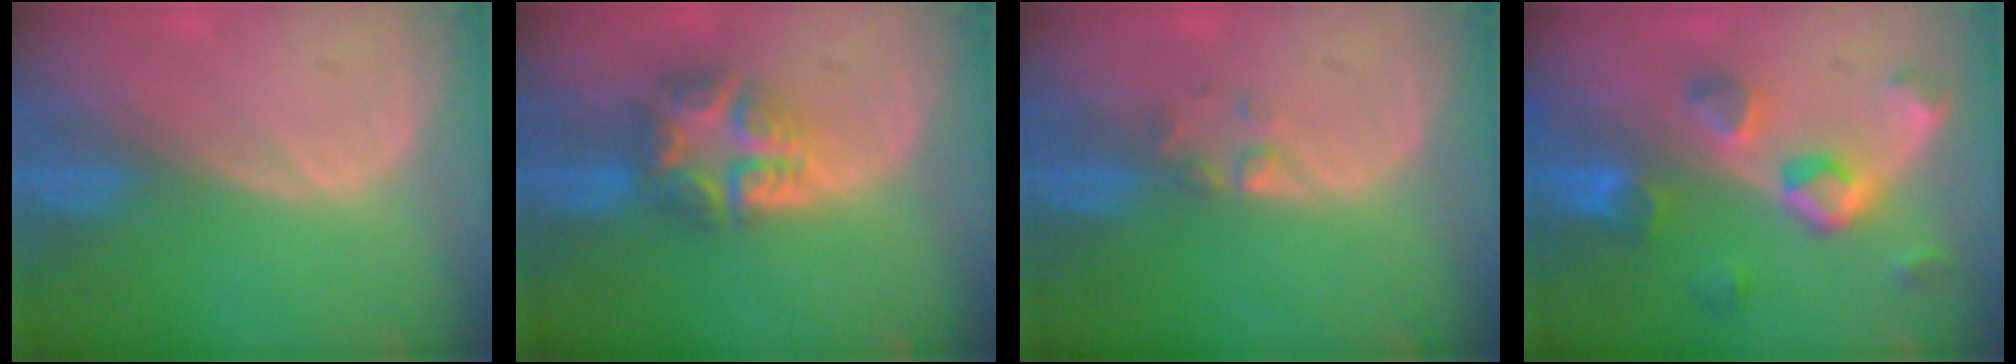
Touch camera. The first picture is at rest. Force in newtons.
{"total": 7.7, "press": 6.7, "slide": 3.7}
{"total": 1.7, "press": 1.7, "slide": 0.2}
{"total": 7.6, "press": 7.2, "slide": 2.5}